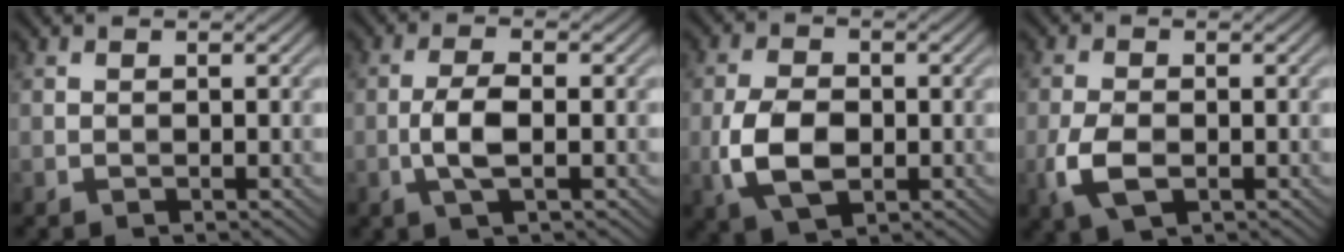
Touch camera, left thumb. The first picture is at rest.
{"total": 4.1, "force": [-1.0, 1.3, 3.8], "torque": [-0.085, 0.002, -0.025]}
{"total": 7.0, "force": [-1.5, 4.3, 5.4], "torque": [-0.125, -0.006, -0.030]}
{"total": 4.7, "force": [-1.6, 2.5, 3.6], "torque": [-0.091, -0.007, -0.033]}